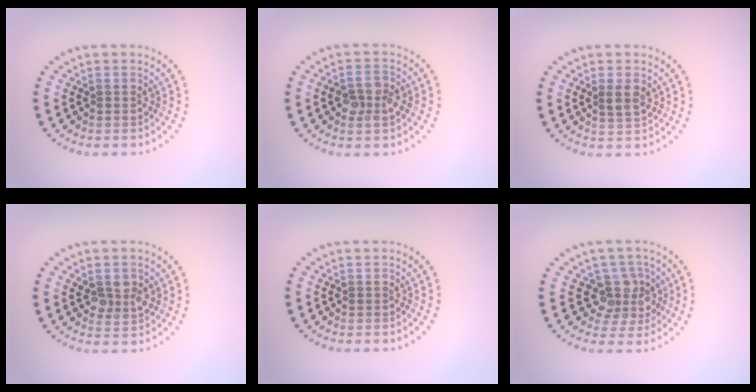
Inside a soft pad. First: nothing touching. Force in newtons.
{"total": 2.6, "press": 2.5, "slide": 0.7}
{"total": 1.8, "press": 1.8, "slide": 0.4}
{"total": 2.6, "press": 2.5, "slide": 0.5}
{"total": 0.0}
{"total": 3.6, "press": 3.0, "slide": 1.9}